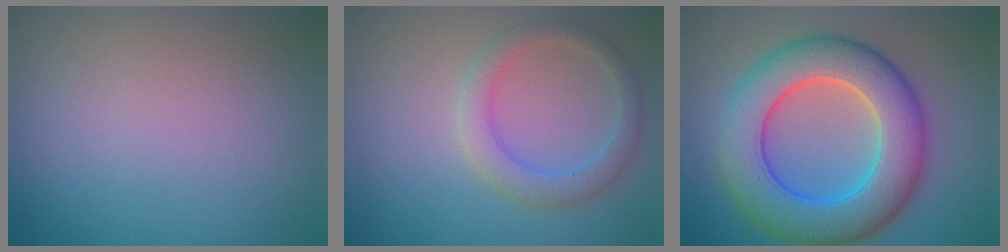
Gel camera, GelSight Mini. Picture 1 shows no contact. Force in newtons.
{"total": 2.9, "press": 2.9, "slide": 0.1}
{"total": 10.5, "press": 10.5, "slide": 0.3}